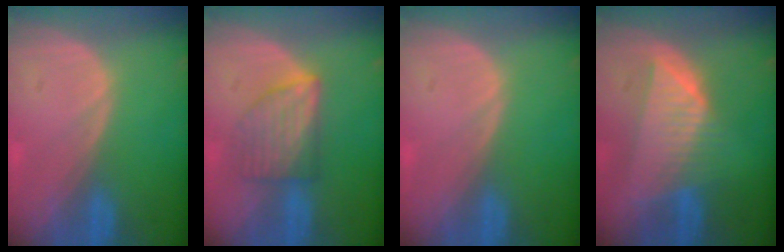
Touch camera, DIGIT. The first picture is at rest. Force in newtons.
{"total": 6.0, "press": 6.0, "slide": 0.7}
{"total": 0.0}
{"total": 7.6, "press": 7.0, "slide": 3.0}